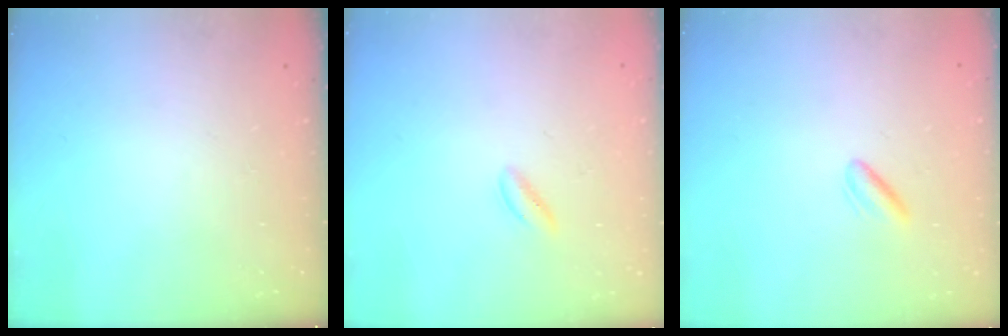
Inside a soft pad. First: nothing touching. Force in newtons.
{"total": 2.1, "press": 1.9, "slide": 0.9}
{"total": 2.9, "press": 2.6, "slide": 1.3}